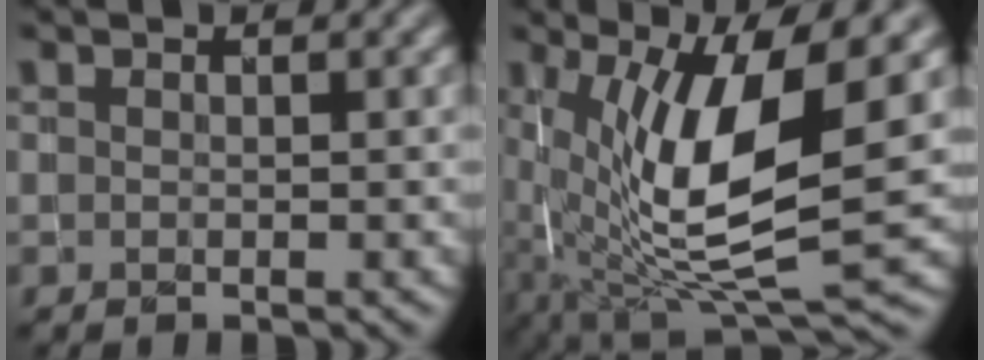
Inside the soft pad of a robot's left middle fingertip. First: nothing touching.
{"total": 11.5, "force": [1.0, 3.8, 10.8], "torque": [-0.206, -0.019, 0.027]}